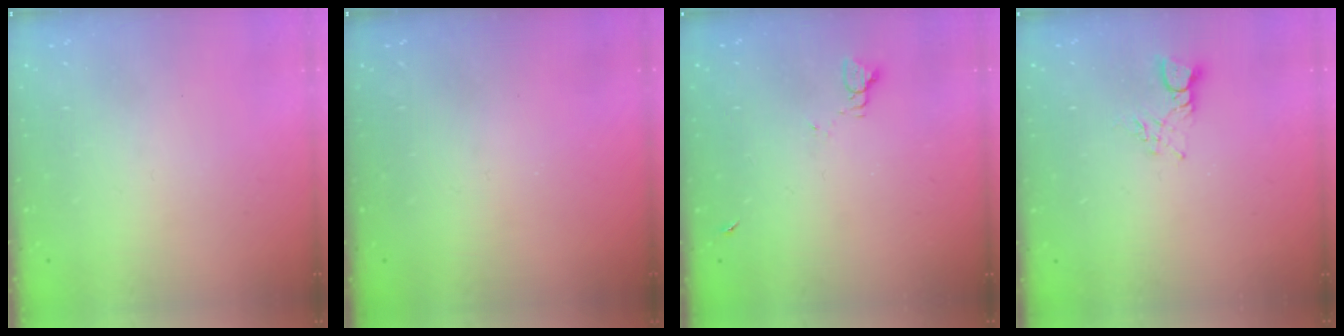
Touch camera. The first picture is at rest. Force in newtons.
{"total": 0.0}
{"total": 2.7, "press": 2.7, "slide": 0.3}
{"total": 3.4, "press": 3.4, "slide": 0.2}